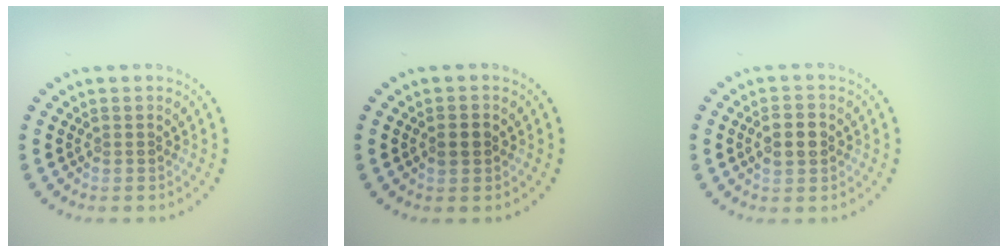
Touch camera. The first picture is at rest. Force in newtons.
{"total": 1.8, "press": 1.8, "slide": 0.1}
{"total": 2.7, "press": 2.7, "slide": 0.1}